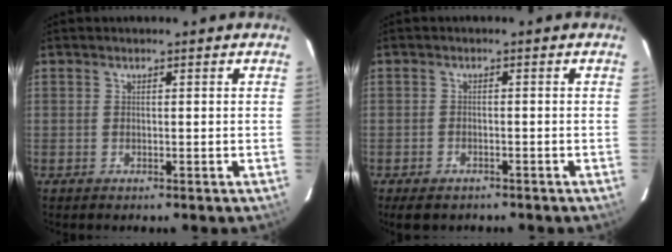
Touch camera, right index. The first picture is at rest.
{"total": 4.1, "force": [-3.1, 2.1, 1.6], "torque": [-0.044, -0.008, -0.046]}